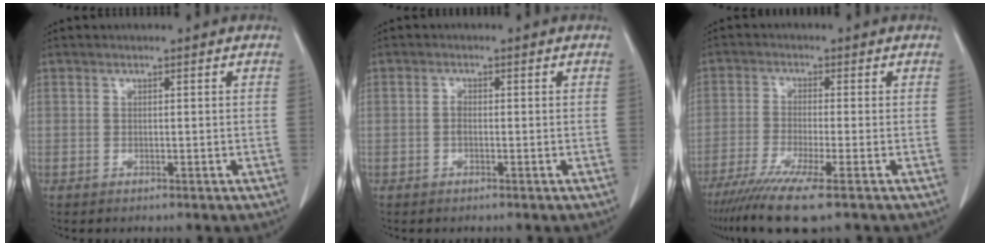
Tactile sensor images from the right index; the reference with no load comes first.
{"total": 0.9, "force": [-0.3, 0.5, 0.7], "torque": [-0.014, 0.003, -0.007]}
{"total": 9.2, "force": [-6.2, 0.0, 6.7], "torque": [-0.120, -0.026, -0.105]}